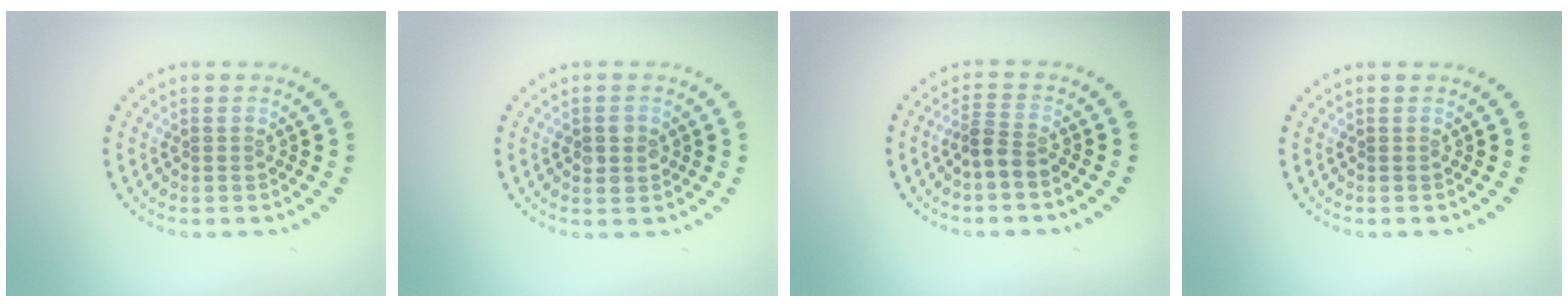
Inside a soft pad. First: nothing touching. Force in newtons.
{"total": 1.8, "press": 1.8, "slide": 0.3}
{"total": 2.2, "press": 1.7, "slide": 1.4}
{"total": 0.0}